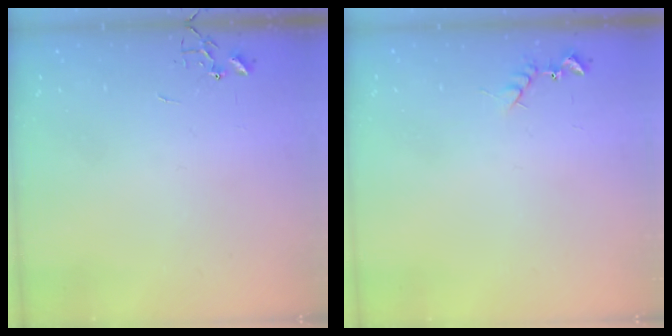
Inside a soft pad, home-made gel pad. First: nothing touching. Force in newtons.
{"total": 6.0, "press": 6.0, "slide": 0.6}